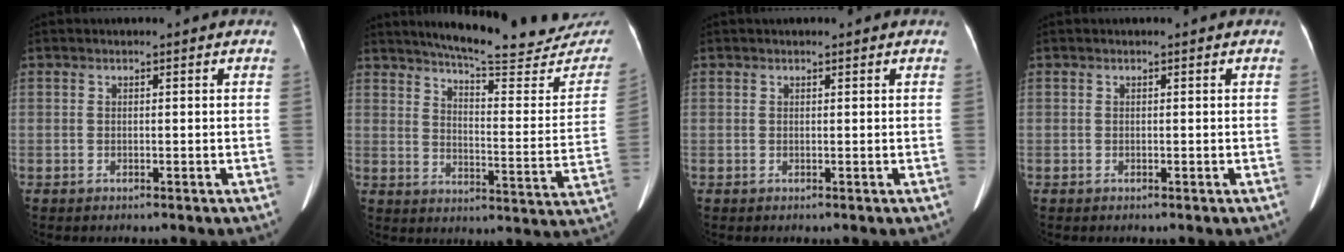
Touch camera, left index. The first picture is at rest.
{"total": 24.4, "force": [22.4, 3.1, 9.2], "torque": [-0.123, -0.084, 0.269]}
{"total": 1.2, "force": [1.0, 0.3, 0.5], "torque": [-0.009, 0.017, 0.015]}
{"total": 0.0}